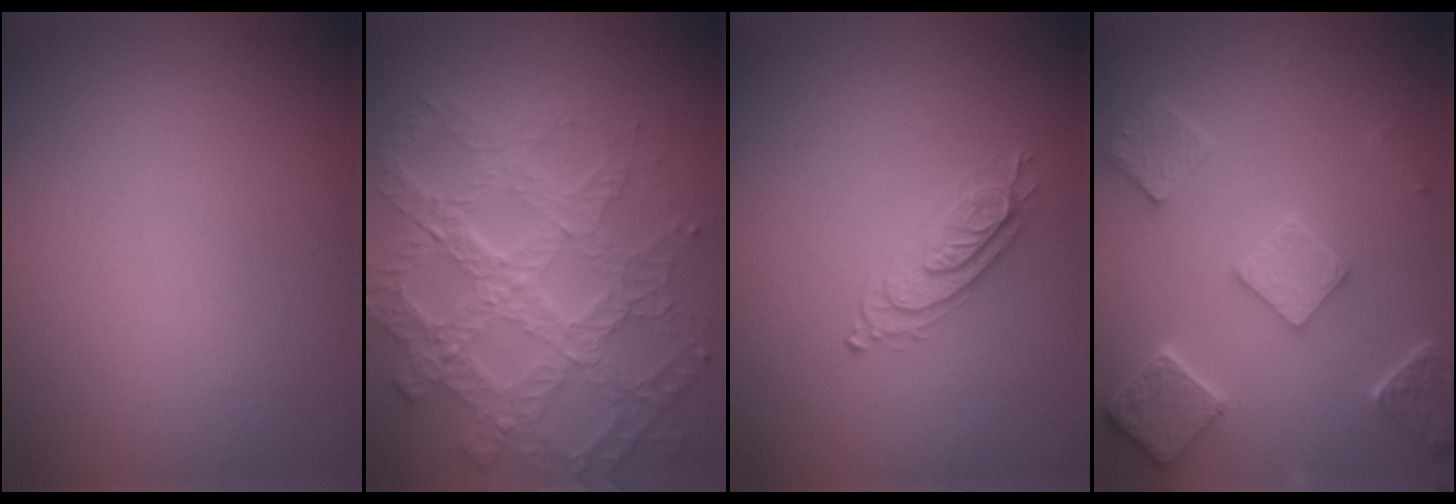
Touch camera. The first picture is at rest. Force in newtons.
{"total": 8.0, "press": 5.9, "slide": 5.4}
{"total": 2.2, "press": 2.2, "slide": 0.5}
{"total": 5.4, "press": 4.1, "slide": 3.5}